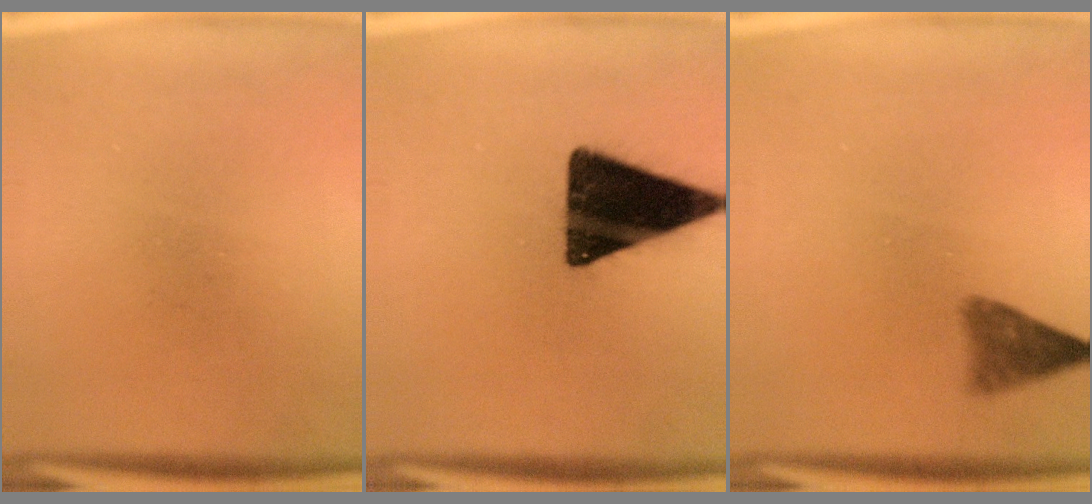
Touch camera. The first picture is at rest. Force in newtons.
{"total": 16.9}
{"total": 3.0}